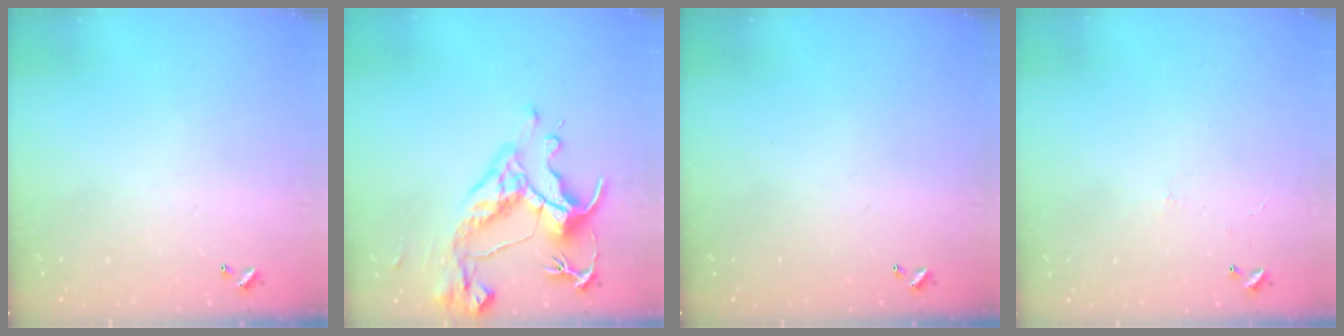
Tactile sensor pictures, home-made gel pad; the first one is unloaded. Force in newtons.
{"total": 9.1, "press": 9.0, "slide": 1.6}
{"total": 0.0}
{"total": 1.8, "press": 1.7, "slide": 0.4}